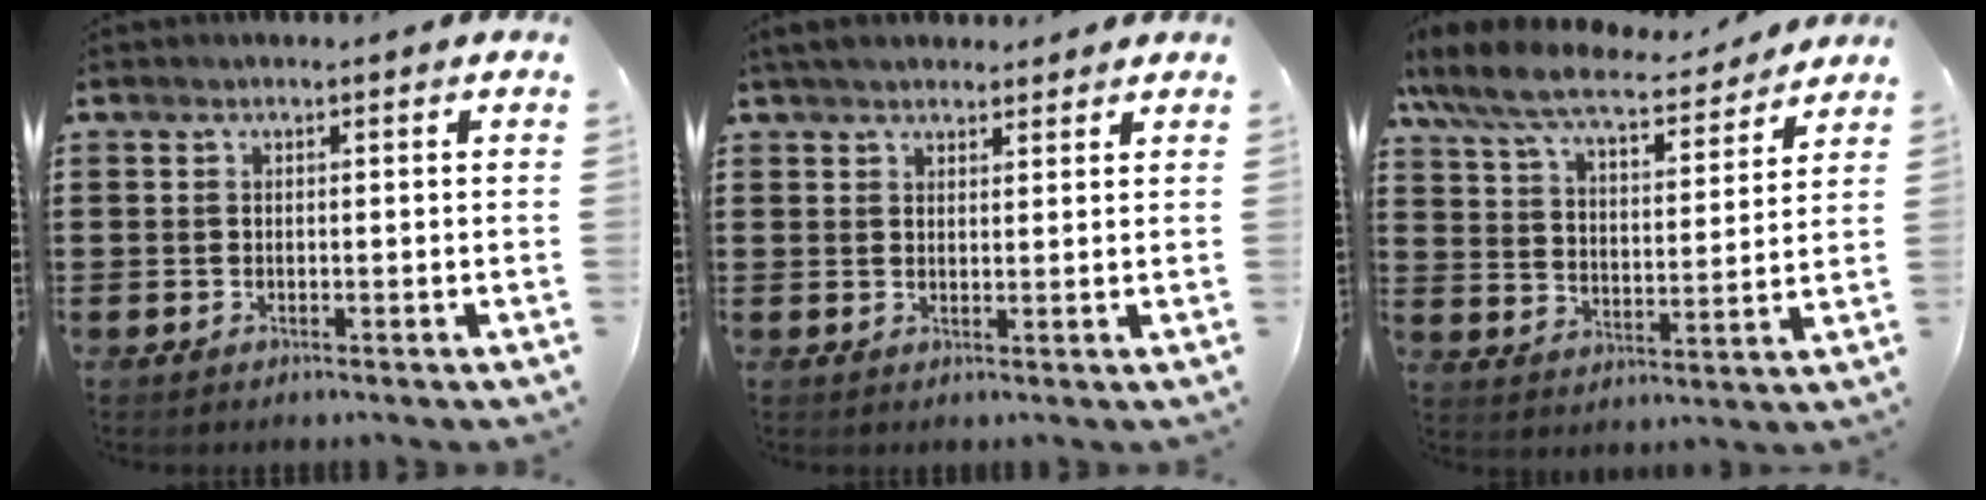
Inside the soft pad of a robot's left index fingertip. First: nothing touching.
{"total": 3.2, "force": [2.9, 0.8, 1.0], "torque": [-0.028, 0.001, 0.055]}
{"total": 8.3, "force": [7.3, 1.3, 3.7], "torque": [-0.102, -0.040, 0.124]}